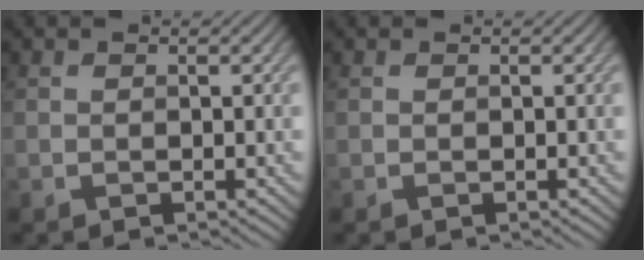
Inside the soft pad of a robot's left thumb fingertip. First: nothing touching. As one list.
[{"total": 0.0}]